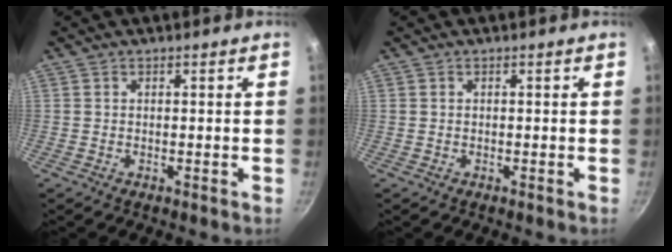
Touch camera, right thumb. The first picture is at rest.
{"total": 0.0}